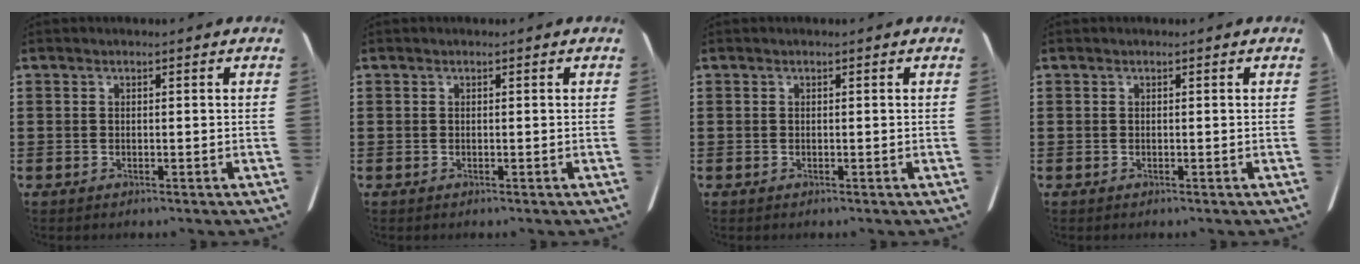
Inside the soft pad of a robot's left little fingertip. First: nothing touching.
{"total": 0.0}
{"total": 0.0}
{"total": 0.0}